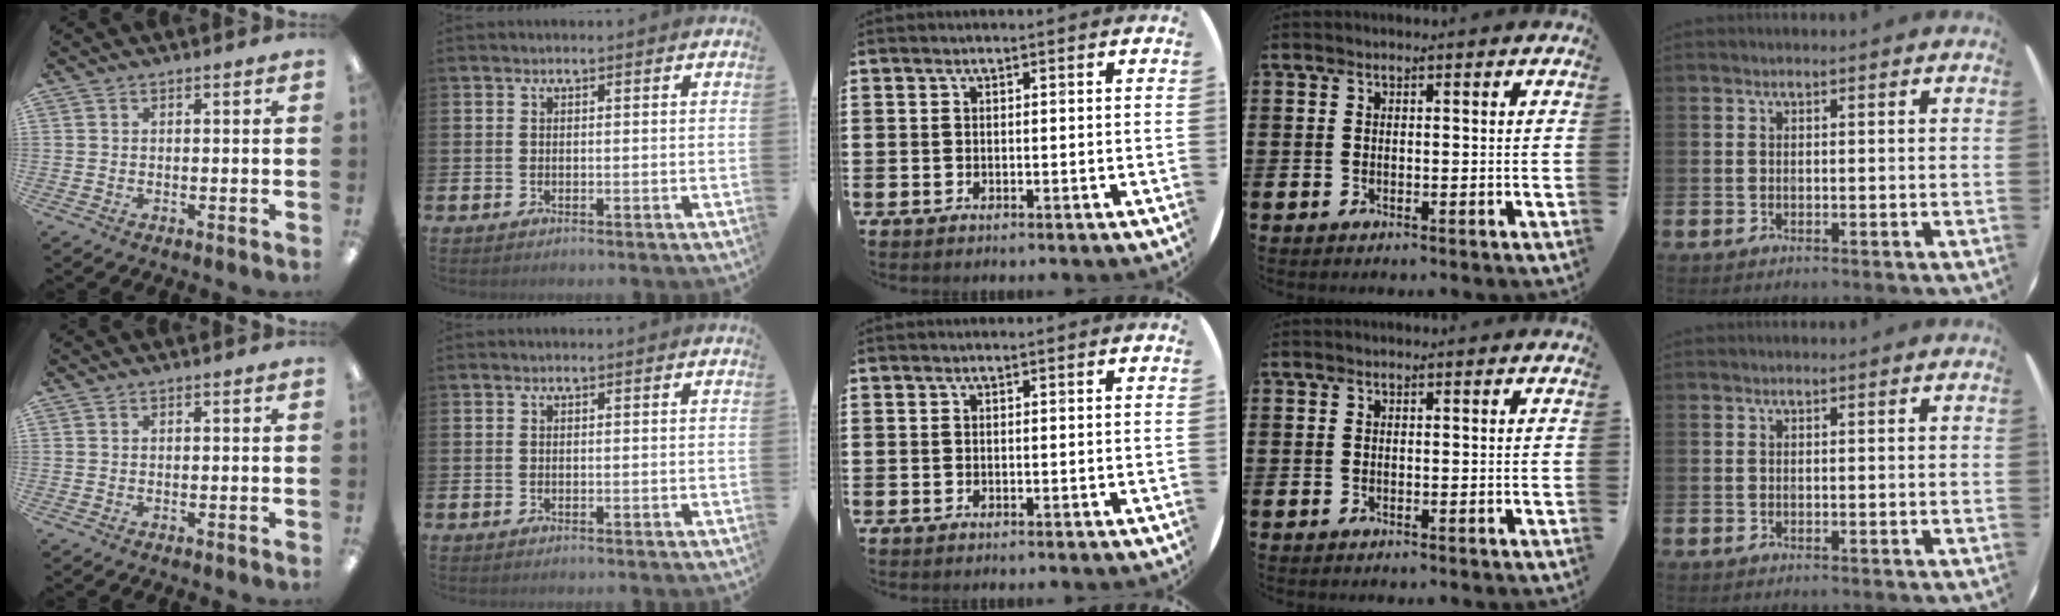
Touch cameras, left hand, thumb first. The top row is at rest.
{}